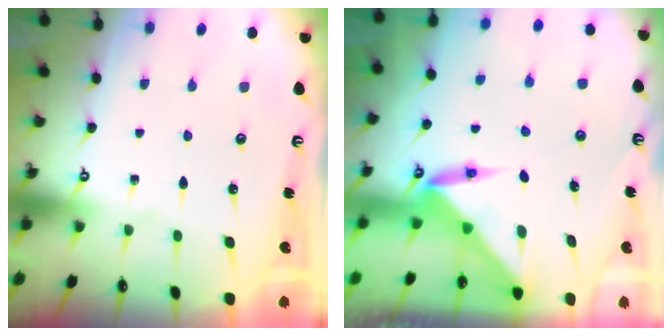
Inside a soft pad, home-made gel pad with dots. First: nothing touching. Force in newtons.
{"total": 4.2, "press": 4.2, "slide": 0.3}